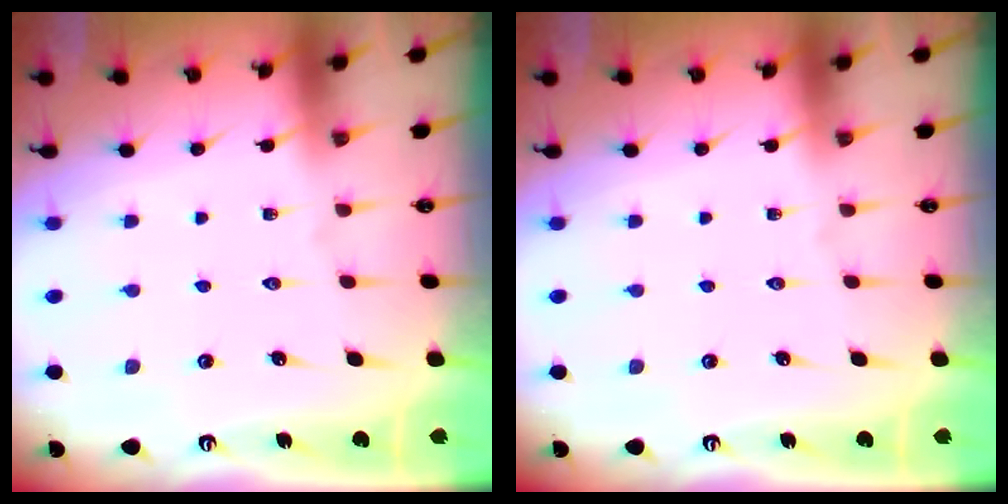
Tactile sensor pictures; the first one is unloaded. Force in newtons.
{"total": 0.0}